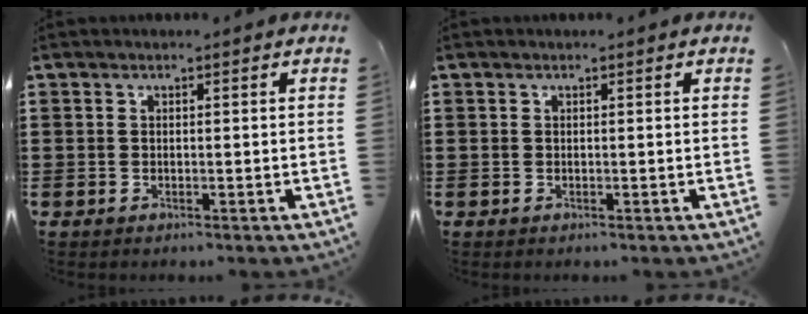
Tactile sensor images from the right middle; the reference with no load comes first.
{"total": 0.0}